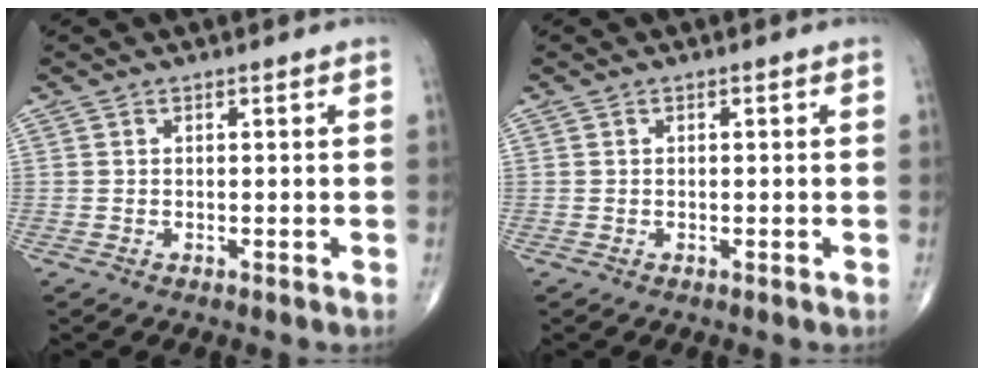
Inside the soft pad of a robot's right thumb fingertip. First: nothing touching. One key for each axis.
{"total": 0.0}